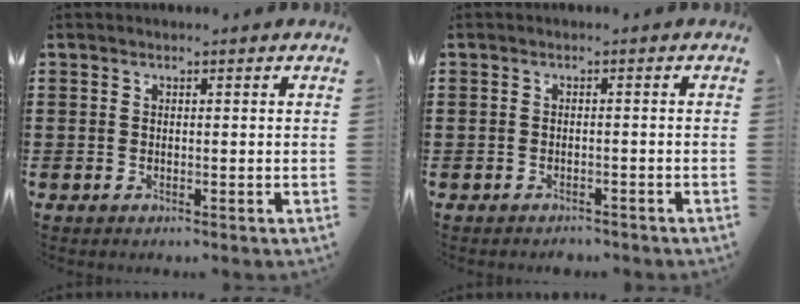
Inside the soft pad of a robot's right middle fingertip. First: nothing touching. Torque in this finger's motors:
{"motor_torque": [-0.44, 0.31, -0.40, -0.21]}